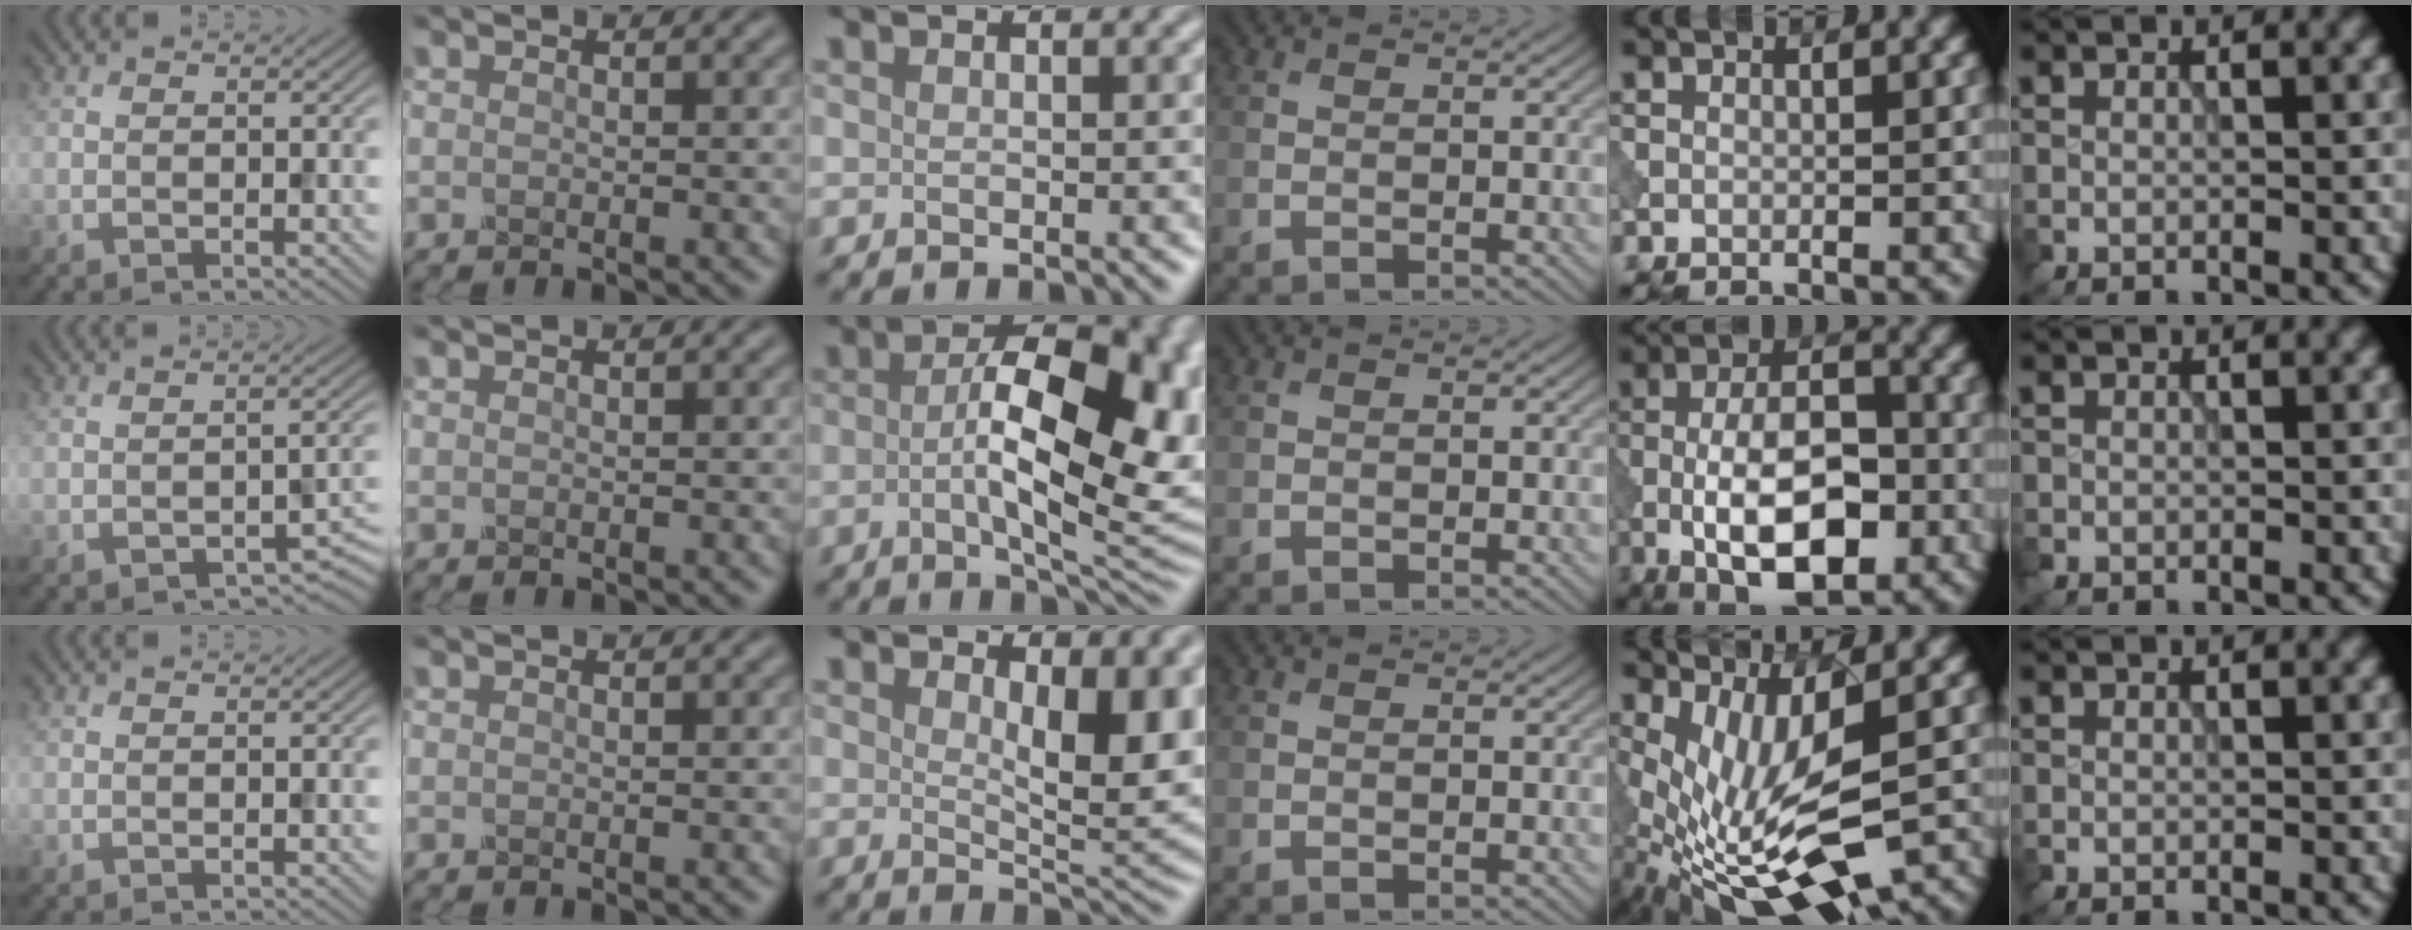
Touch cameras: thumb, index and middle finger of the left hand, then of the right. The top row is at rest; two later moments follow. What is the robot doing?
{"motion": "dispense", "object": "dispenser bottle"}